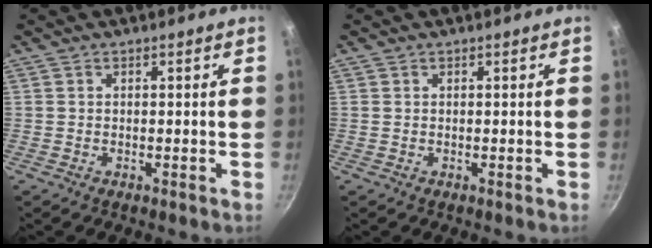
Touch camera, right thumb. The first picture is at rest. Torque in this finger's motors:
{"motor_torque": [0.31, -0.33, -0.64, 0.23, 0.02]}